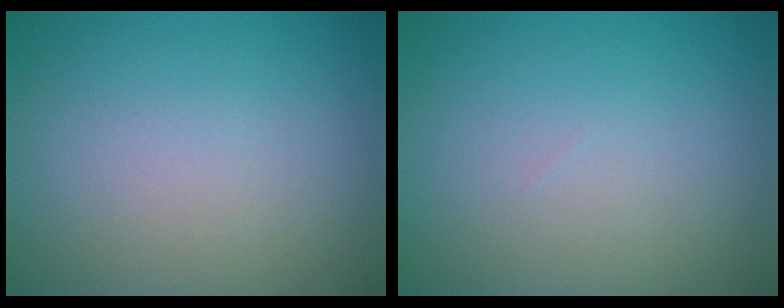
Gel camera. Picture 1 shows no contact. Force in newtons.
{"total": 0.0}